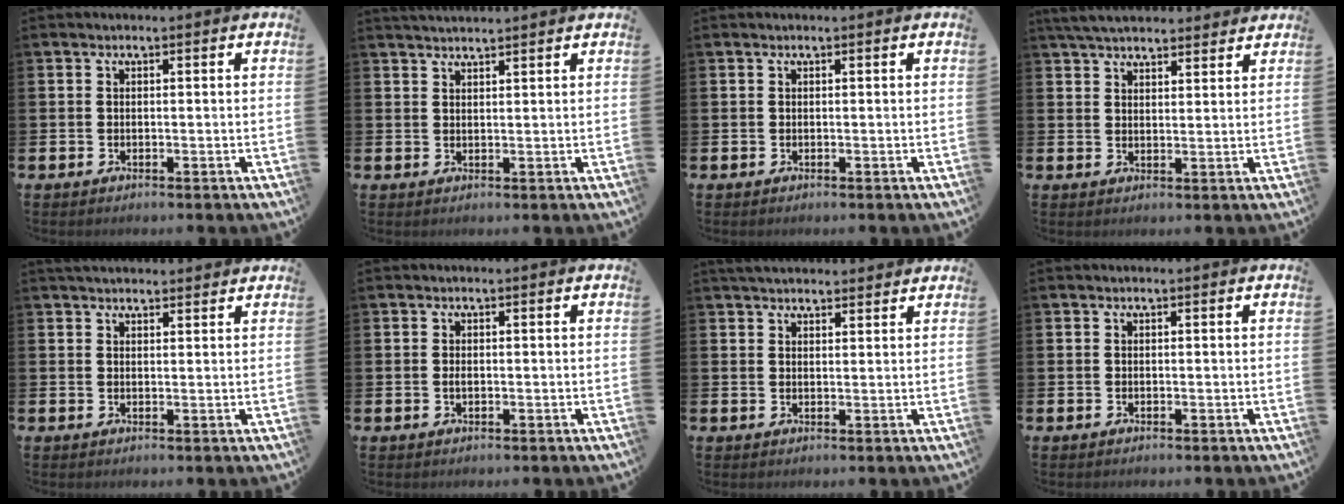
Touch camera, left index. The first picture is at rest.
{"total": 2.0, "force": [1.9, 0.0, 0.2], "torque": [-0.003, -0.008, 0.035]}
{"total": 0.0}
{"total": 4.9, "force": [4.6, 1.1, 1.1], "torque": [-0.036, -0.012, 0.087]}
{"total": 2.4, "force": [2.4, 0.5, 0.3], "torque": [0.003, -0.009, 0.041]}
{"total": 0.8, "force": [-0.1, 0.4, 0.7], "torque": [-0.010, 0.000, -0.004]}
{"total": 3.1, "force": [3.0, 0.6, 0.5], "torque": [-0.002, -0.012, 0.053]}
{"total": 0.0}